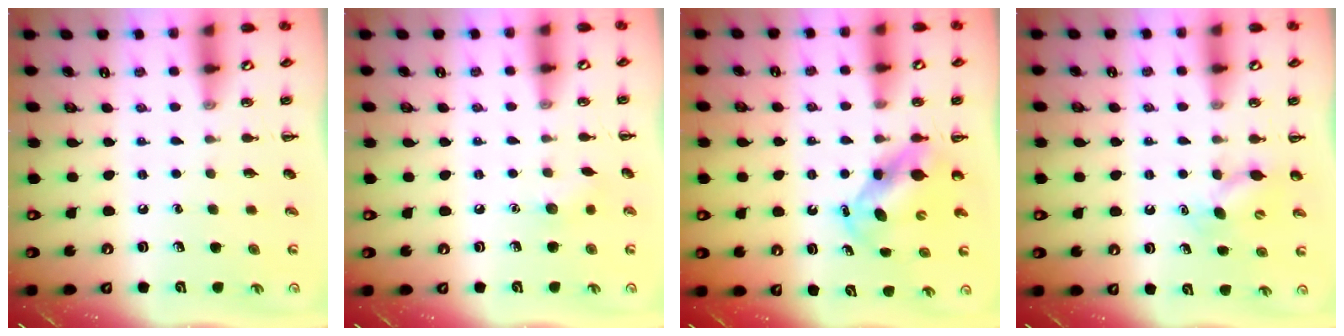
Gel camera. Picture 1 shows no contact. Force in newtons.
{"total": 5.0, "press": 4.8, "slide": 1.4}
{"total": 5.7, "press": 5.6, "slide": 0.9}
{"total": 7.4, "press": 7.2, "slide": 1.5}